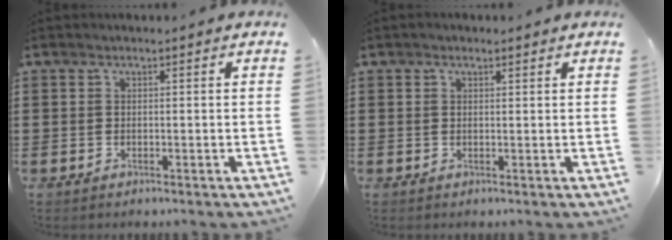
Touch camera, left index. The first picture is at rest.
{"total": 0.8, "force": [0.5, 0.4, 0.5], "torque": [-0.010, 0.004, 0.009]}